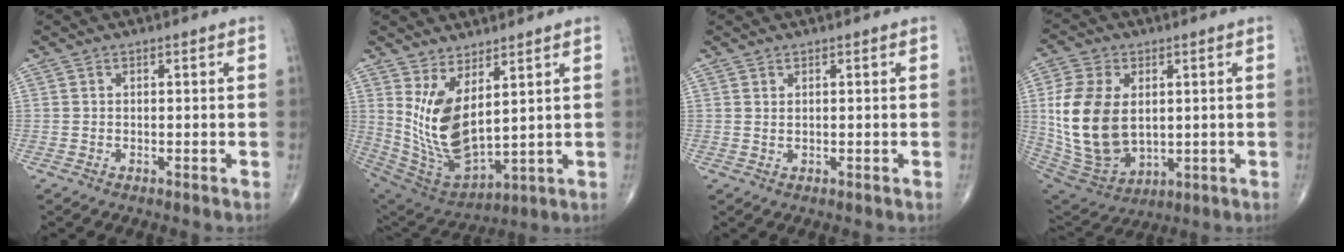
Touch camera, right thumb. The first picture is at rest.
{"total": 13.9, "force": [4.4, 6.2, 11.6], "torque": [-0.215, -0.039, 0.111]}
{"total": 0.6, "force": [0.4, 0.2, 0.4], "torque": [-0.004, -0.001, 0.008]}
{"total": 17.5, "force": [1.7, 11.4, 13.2], "torque": [-0.254, -0.015, 0.049]}